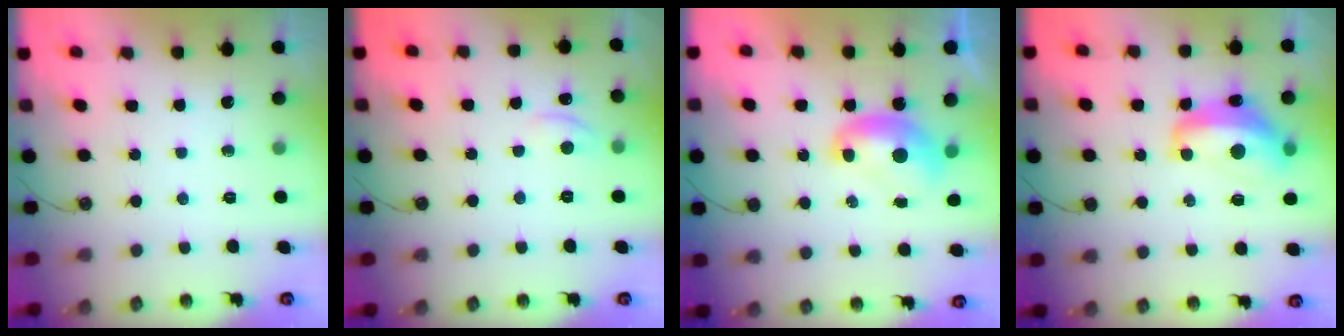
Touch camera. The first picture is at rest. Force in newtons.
{"total": 1.2, "press": 1.1, "slide": 0.5}
{"total": 1.8, "press": 1.8, "slide": 0.2}
{"total": 7.6, "press": 7.6, "slide": 0.9}